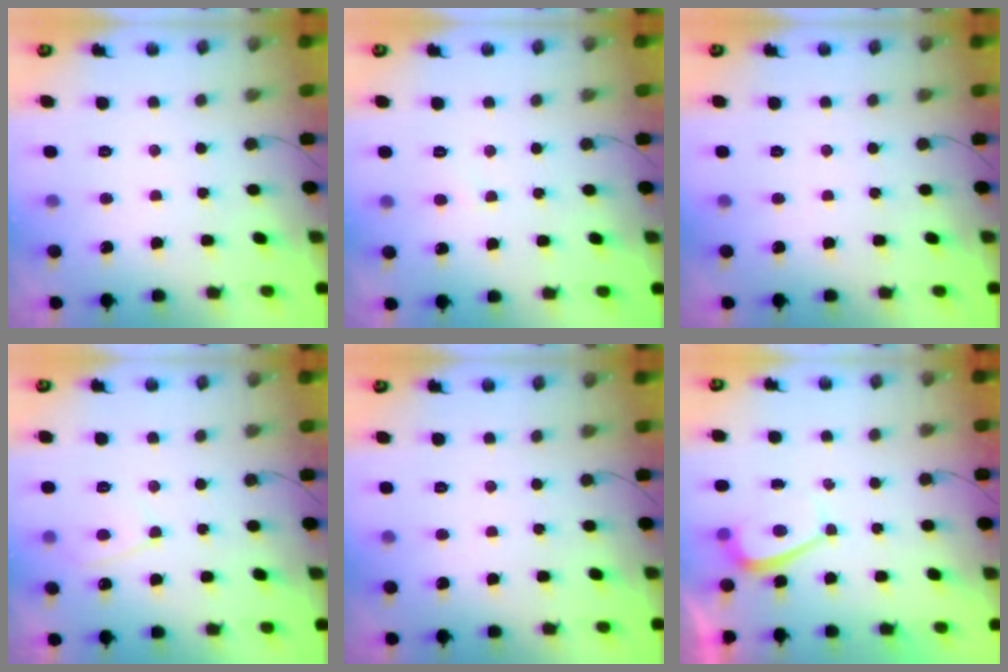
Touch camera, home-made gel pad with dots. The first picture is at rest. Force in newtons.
{"total": 4.6, "press": 4.6, "slide": 0.5}
{"total": 0.0}
{"total": 4.2, "press": 4.1, "slide": 0.4}
{"total": 0.0}
{"total": 1.8, "press": 1.7, "slide": 0.6}